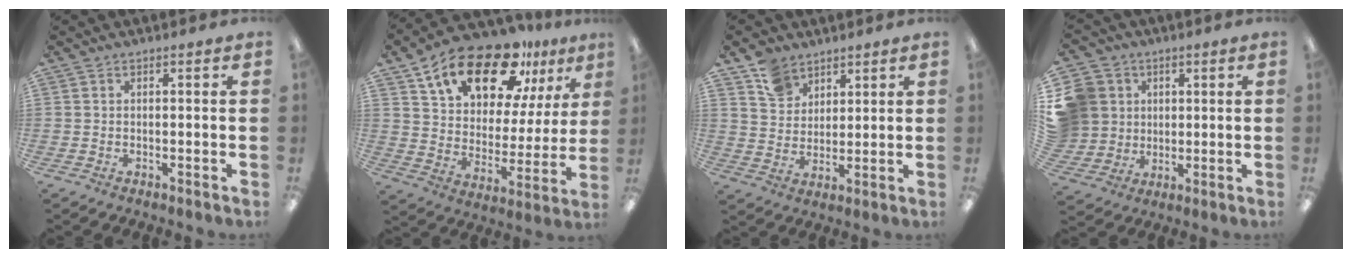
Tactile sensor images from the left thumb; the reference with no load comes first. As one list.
[{"total": 20.1, "force": [14.2, 9.0, 11.0], "torque": [-0.188, -0.079, 0.246]}, {"total": 8.5, "force": [6.0, 5.6, 2.1], "torque": [-0.045, -0.023, 0.116]}, {"total": 12.3, "force": [3.2, 11.4, 3.5], "torque": [-0.091, 0.003, 0.070]}]